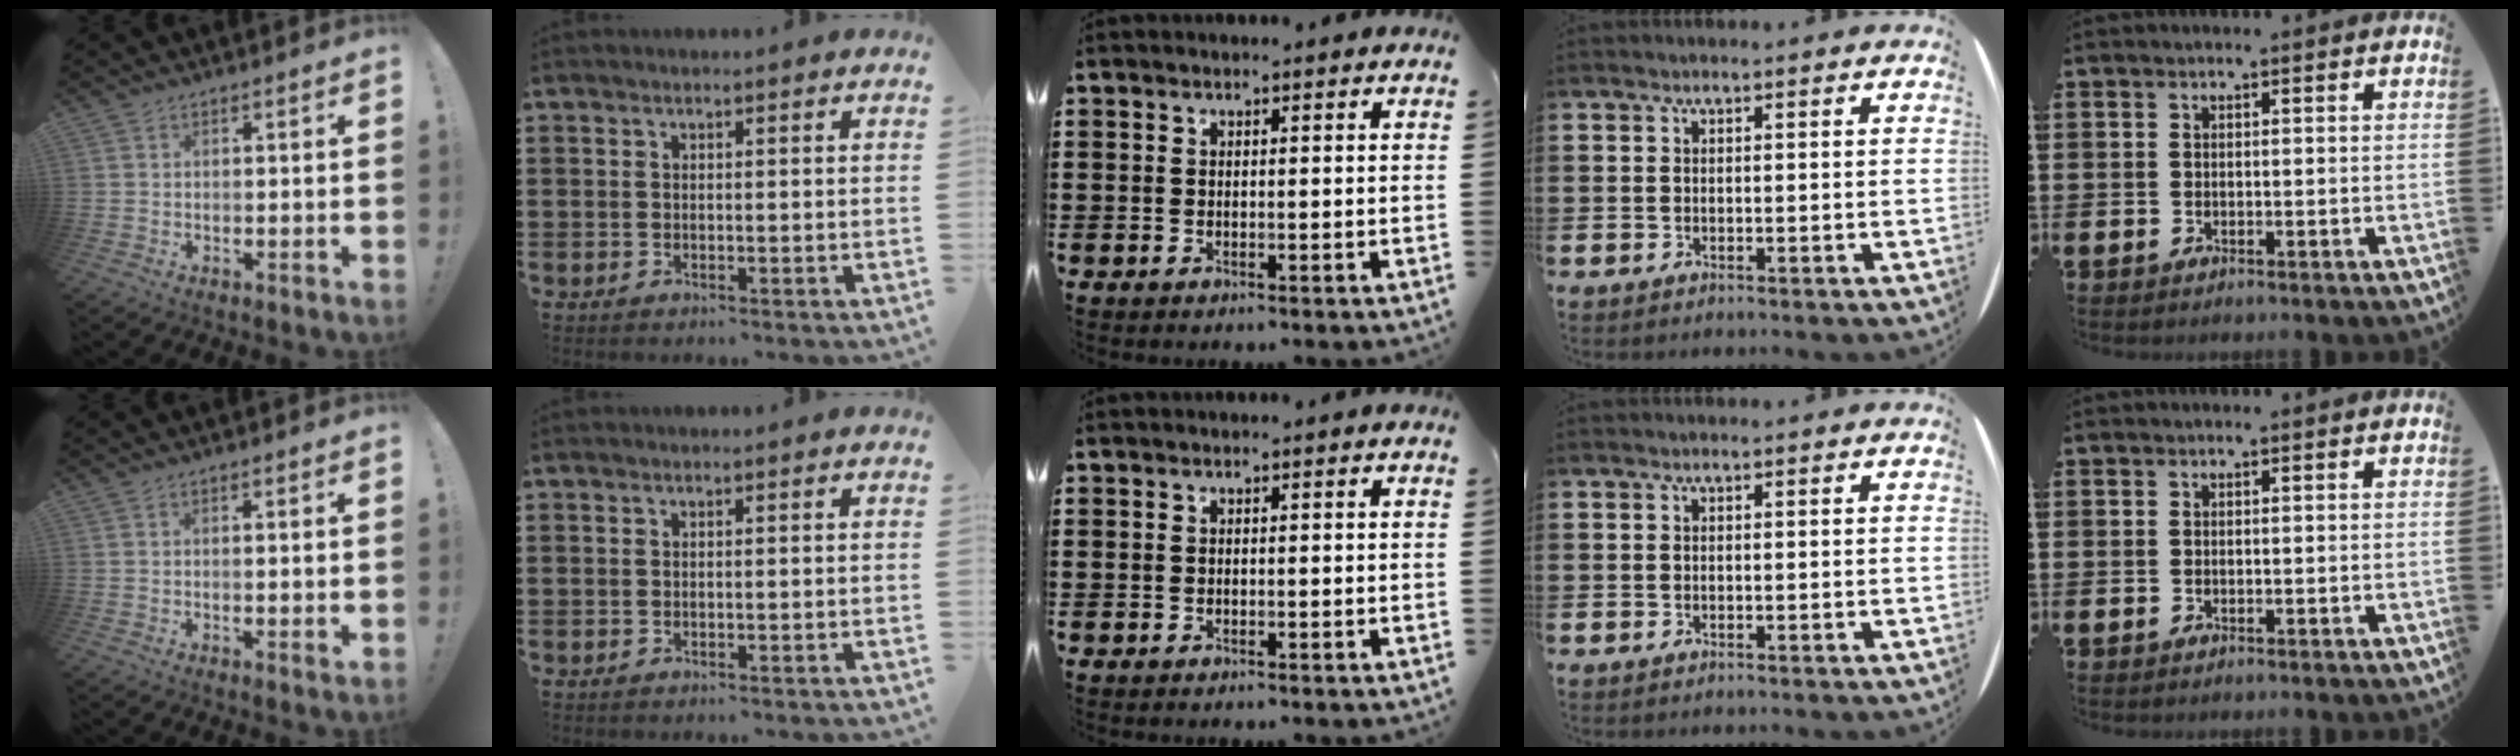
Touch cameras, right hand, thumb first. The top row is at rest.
{"thumb": {"total": 1.6, "force": [0.2, 0.1, 1.6], "torque": [-0.016, -0.005, 0.001]}, "index": {"total": 0.5, "force": [-0.5, 0.1, 0.0], "torque": [-0.001, -0.001, -0.011]}}